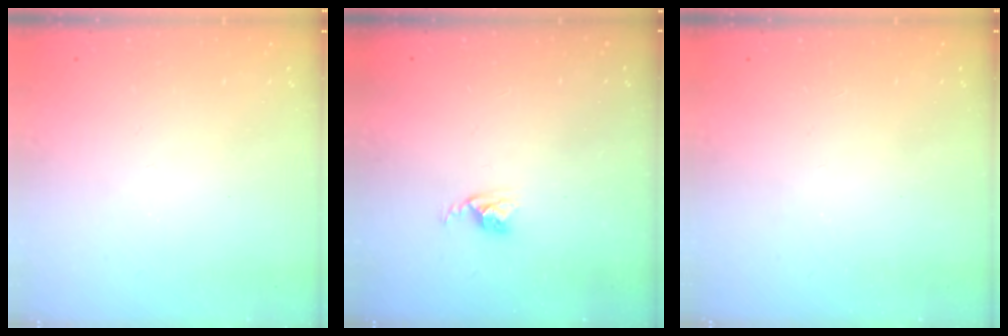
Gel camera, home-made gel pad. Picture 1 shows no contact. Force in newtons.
{"total": 2.5, "press": 2.5, "slide": 0.4}
{"total": 1.7, "press": 1.7, "slide": 0.2}